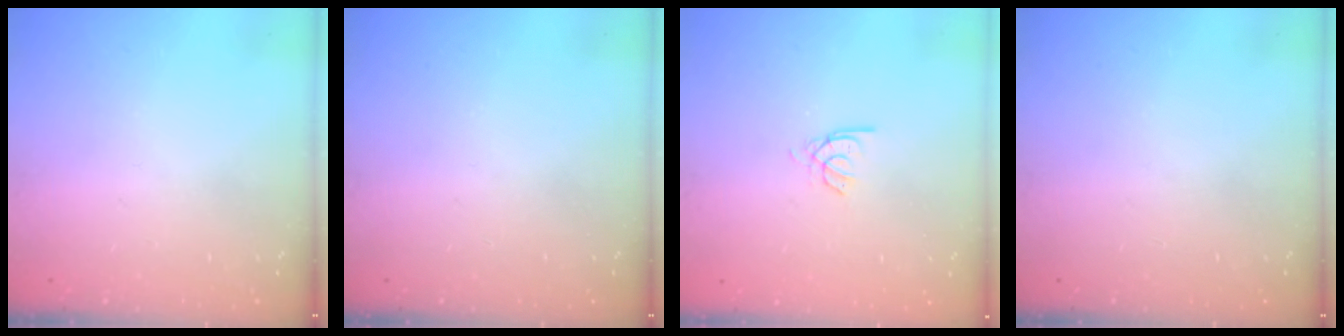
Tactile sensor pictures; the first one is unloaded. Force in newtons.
{"total": 0.0}
{"total": 2.3, "press": 2.3, "slide": 0.2}
{"total": 0.0}